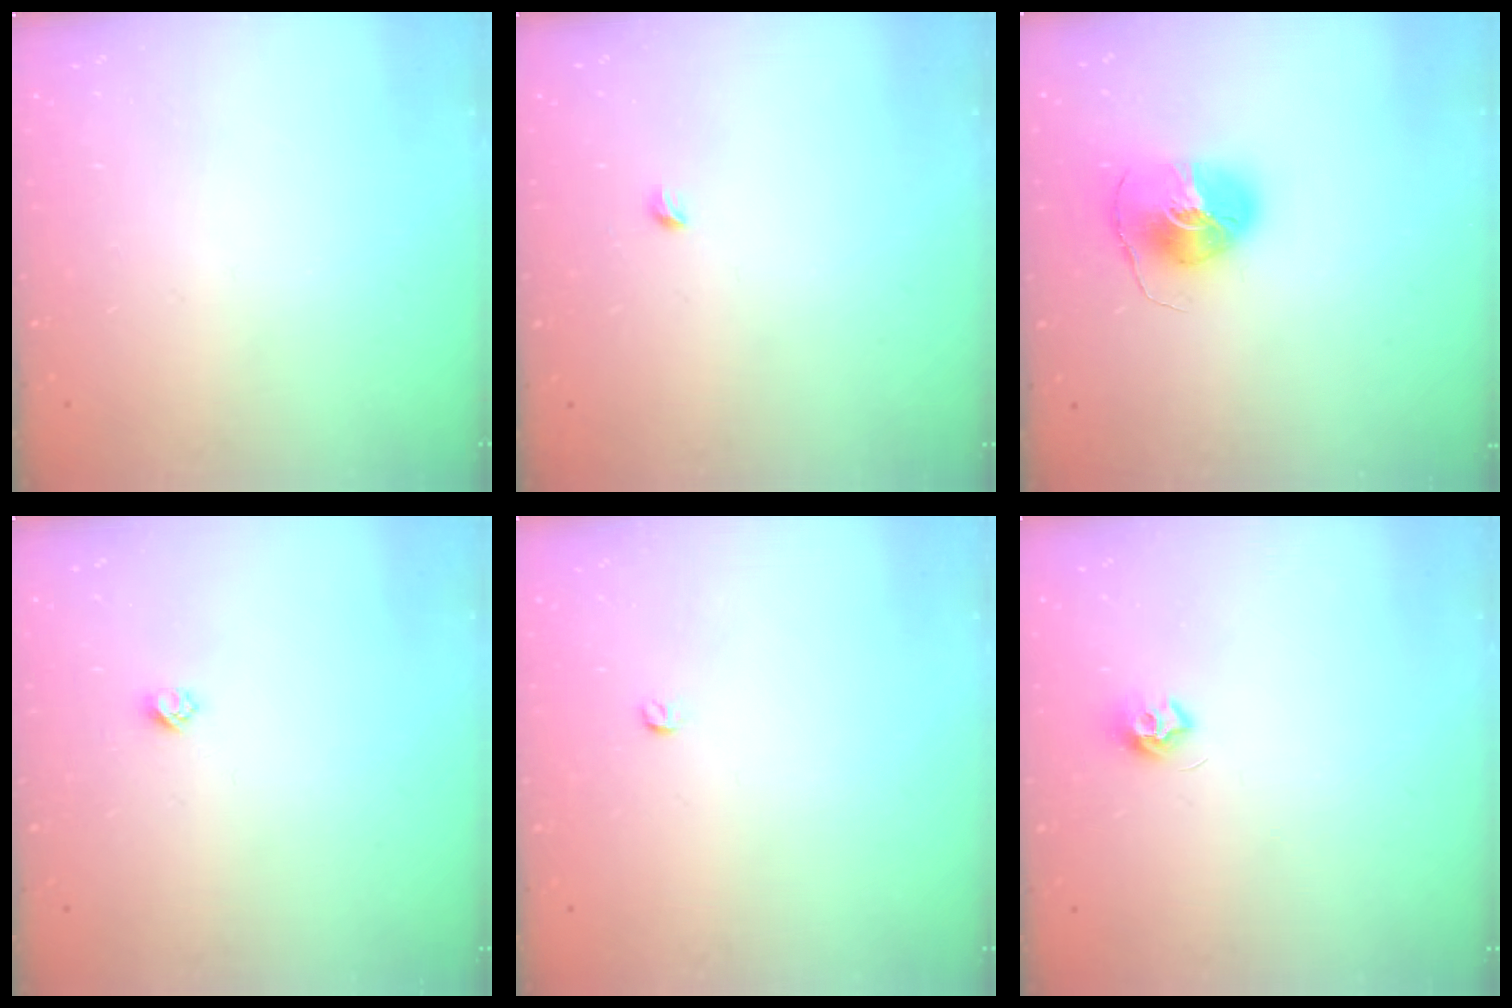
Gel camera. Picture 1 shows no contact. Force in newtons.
{"total": 2.7, "press": 2.6, "slide": 0.6}
{"total": 8.2, "press": 8.1, "slide": 1.0}
{"total": 2.4, "press": 2.4, "slide": 0.2}
{"total": 3.0, "press": 2.9, "slide": 0.4}
{"total": 7.6, "press": 7.6, "slide": 0.6}